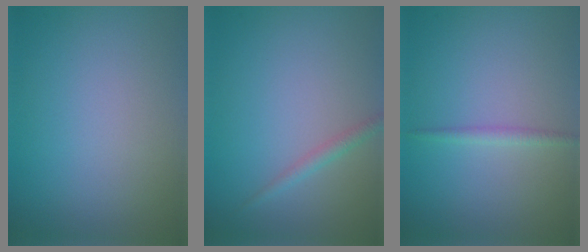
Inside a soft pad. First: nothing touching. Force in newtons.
{"total": 1.2, "press": 1.2, "slide": 0.1}
{"total": 1.0, "press": 1.0, "slide": 0.0}